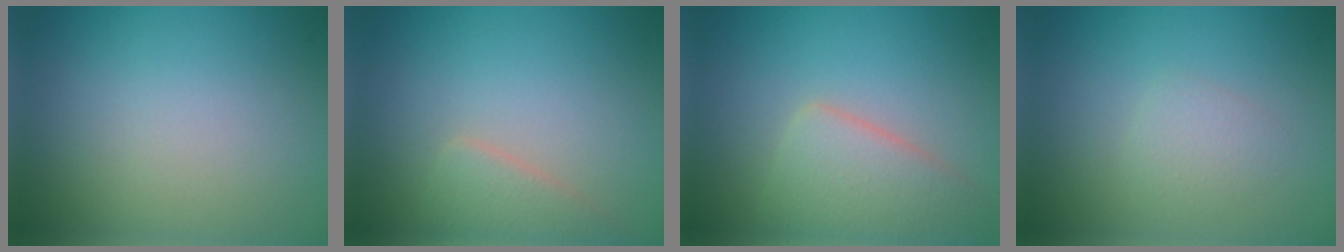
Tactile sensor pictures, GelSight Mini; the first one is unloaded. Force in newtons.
{"total": 2.3, "press": 2.3, "slide": 0.1}
{"total": 4.6, "press": 4.5, "slide": 0.3}
{"total": 1.4, "press": 1.4, "slide": 0.1}